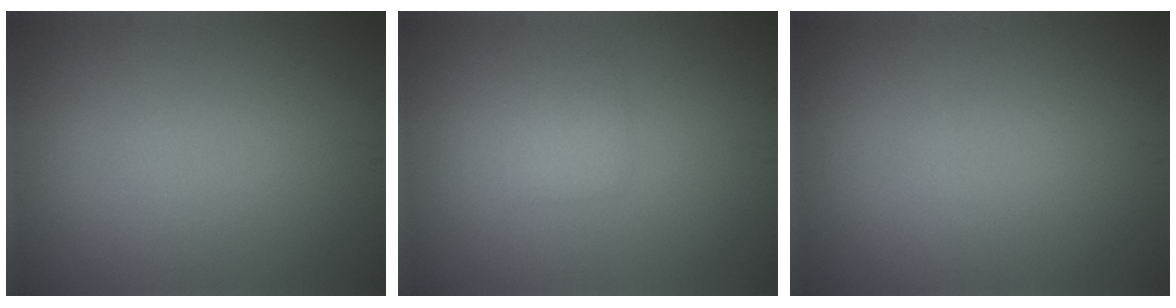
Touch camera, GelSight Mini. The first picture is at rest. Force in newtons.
{"total": 1.8, "press": 1.8, "slide": 0.1}
{"total": 0.0}